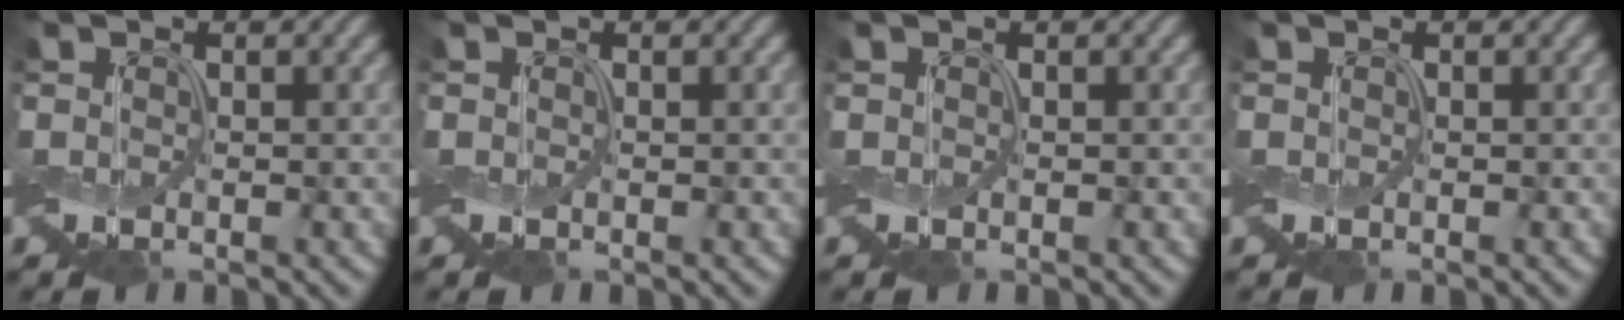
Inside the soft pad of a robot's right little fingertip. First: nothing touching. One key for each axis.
{"total": 0.0}
{"total": 0.0}
{"total": 0.0}